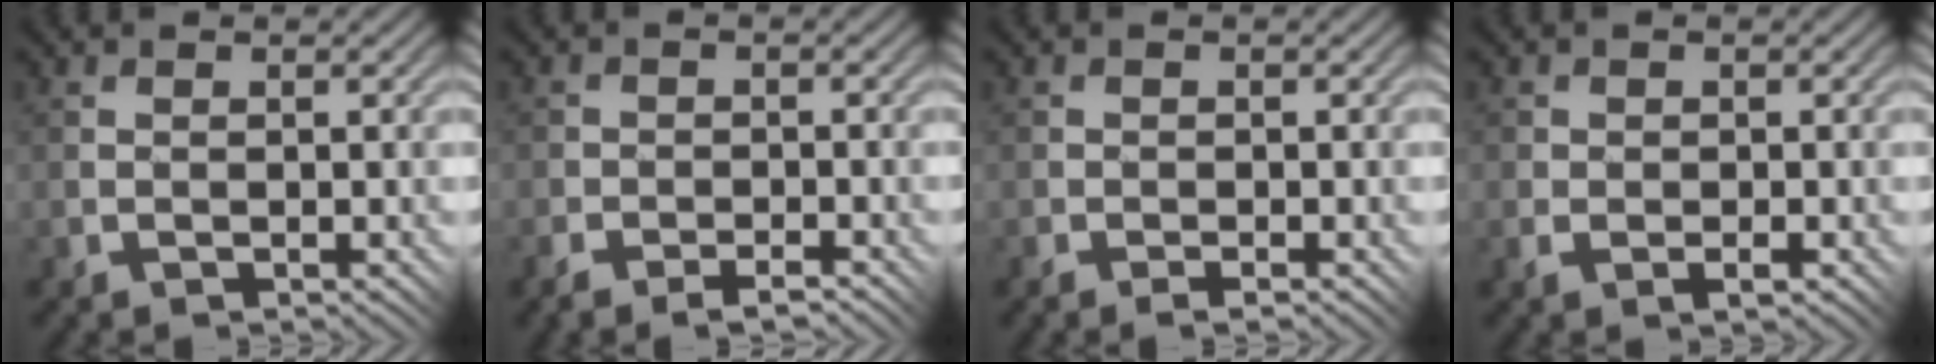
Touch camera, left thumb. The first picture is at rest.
{"total": 3.1, "force": [-2.4, 1.5, 1.4], "torque": [-0.015, 0.001, -0.045]}
{"total": 0.8, "force": [-0.6, 0.4, 0.3], "torque": [-0.001, -0.002, -0.013]}
{"total": 2.1, "force": [-0.4, 1.8, 1.0], "torque": [-0.007, -0.004, -0.013]}